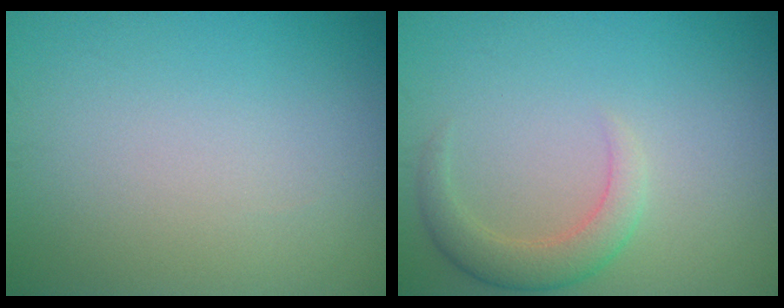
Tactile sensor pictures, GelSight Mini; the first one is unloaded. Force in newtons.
{"total": 2.9, "press": 2.9, "slide": 0.4}